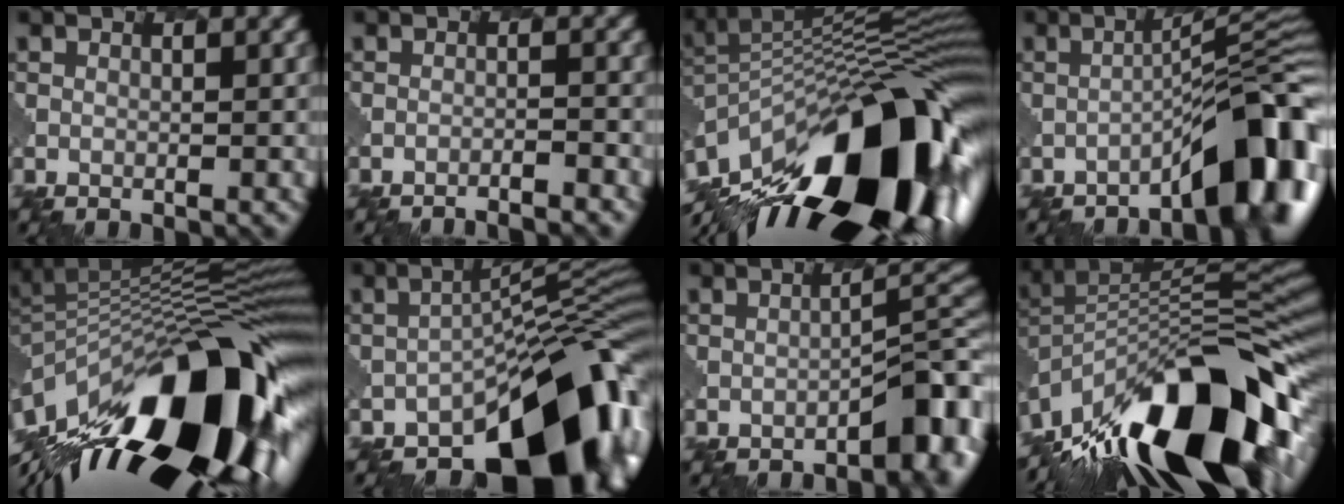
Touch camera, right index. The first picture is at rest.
{"total": 3.0, "force": [-2.9, 0.2, 0.8], "torque": [-0.006, 0.010, -0.043]}
{"total": 17.0, "force": [-8.8, 6.7, 13.0], "torque": [-0.206, 0.026, -0.163]}
{"total": 9.4, "force": [-5.2, 1.6, 7.7], "torque": [-0.098, 0.028, -0.082]}
{"total": 16.9, "force": [-6.9, 7.0, 13.7], "torque": [-0.213, 0.021, -0.134]}
{"total": 14.8, "force": [-8.7, 6.3, 10.2], "torque": [-0.102, 0.007, -0.151]}
{"total": 4.9, "force": [-2.7, 1.0, 3.9], "torque": [-0.046, 0.021, -0.039]}
{"total": 15.6, "force": [-7.7, 6.8, 11.7], "torque": [-0.200, 0.022, -0.149]}